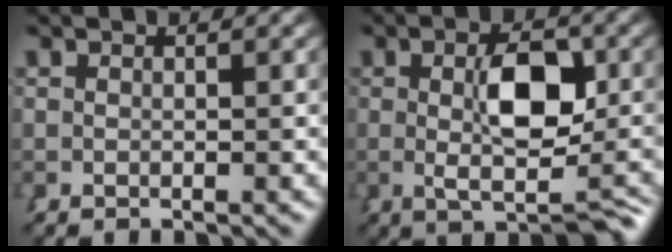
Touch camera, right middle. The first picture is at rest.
{"total": 7.2, "force": [-0.6, 2.5, 6.8], "torque": [-0.096, -0.010, 0.001]}